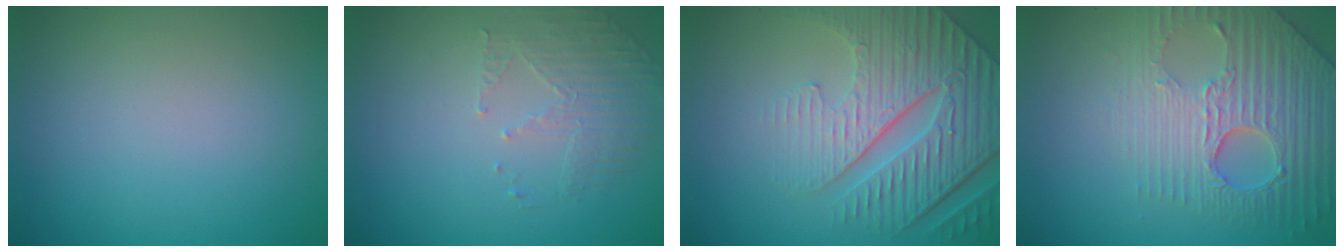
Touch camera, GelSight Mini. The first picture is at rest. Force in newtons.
{"total": 1.8, "press": 1.1, "slide": 1.4}
{"total": 6.9, "press": 5.7, "slide": 3.9}
{"total": 5.4, "press": 4.8, "slide": 2.4}